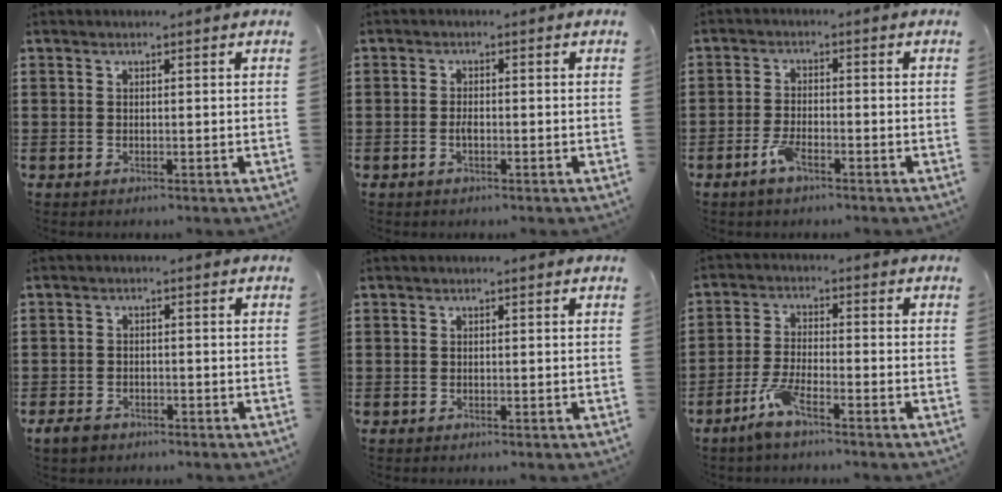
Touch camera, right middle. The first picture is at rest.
{"total": 1.6, "force": [-0.6, 0.6, 1.4], "torque": [-0.034, -0.002, -0.013]}
{"total": 3.7, "force": [-2.2, 1.1, 2.8], "torque": [-0.067, -0.001, -0.047]}
{"total": 2.2, "force": [-1.7, 0.9, 0.9], "torque": [-0.025, 0.000, -0.038]}
{"total": 0.0}
{"total": 5.1, "force": [-3.5, 0.7, 3.7], "torque": [-0.087, -0.006, -0.068]}